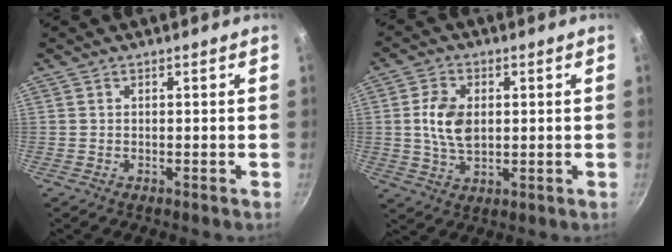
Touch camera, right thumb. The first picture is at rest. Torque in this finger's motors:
{"motor_torque": [-0.09, 0.27, 0.46, 0.24, 0.00]}